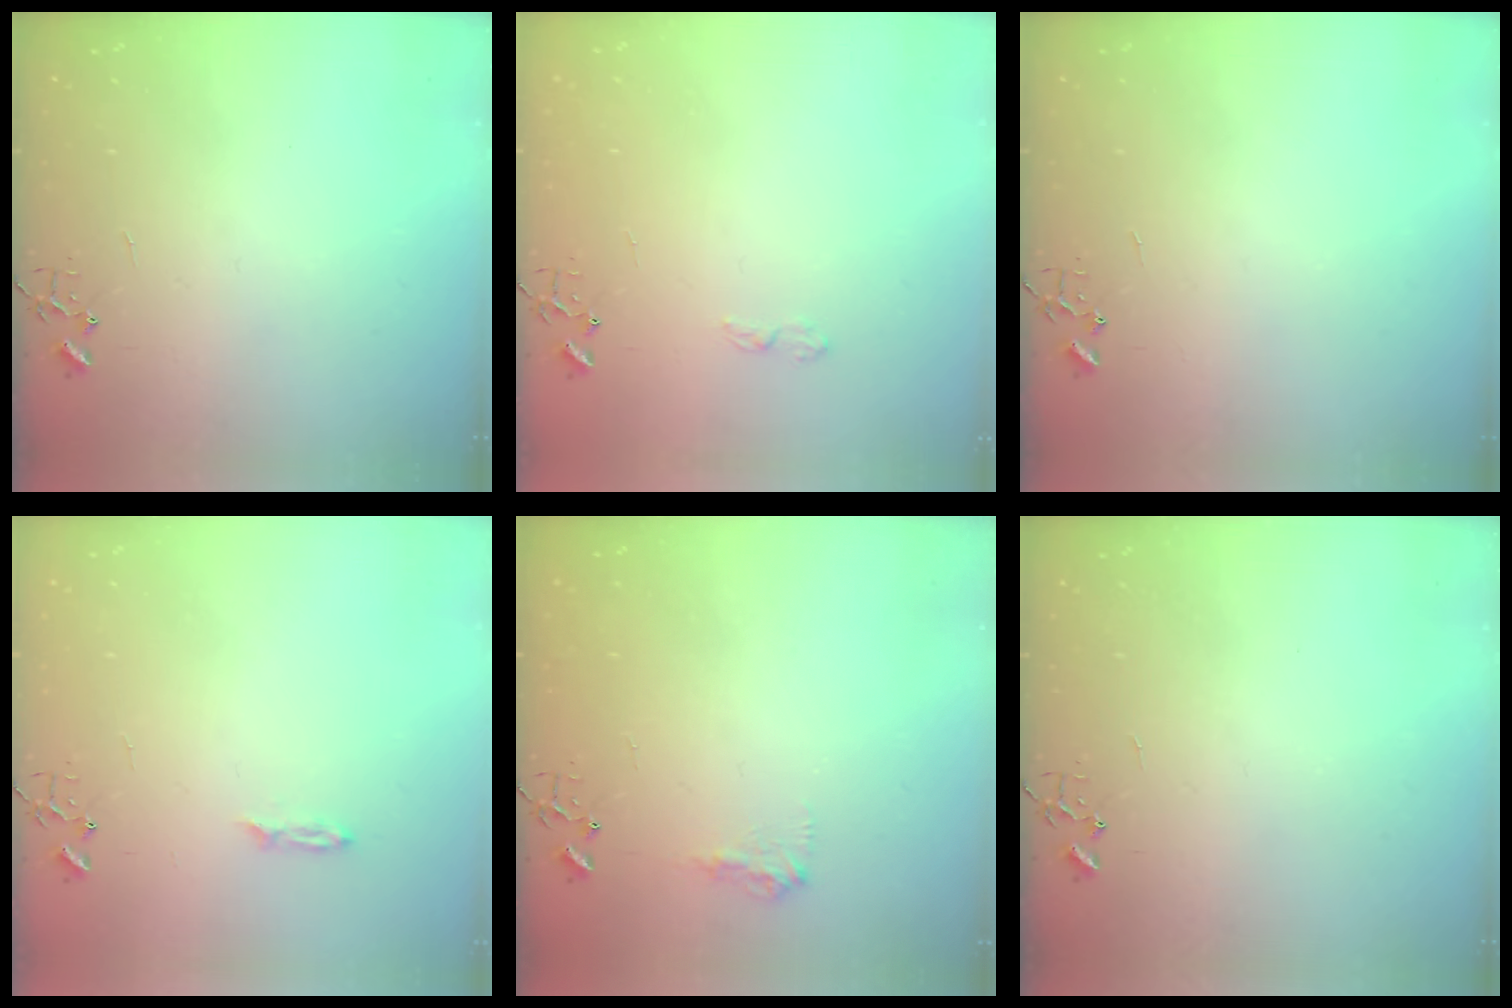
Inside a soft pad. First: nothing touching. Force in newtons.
{"total": 4.4, "press": 4.3, "slide": 0.7}
{"total": 0.0}
{"total": 3.2, "press": 3.2, "slide": 0.4}
{"total": 7.9, "press": 7.9, "slide": 0.3}
{"total": 0.0}